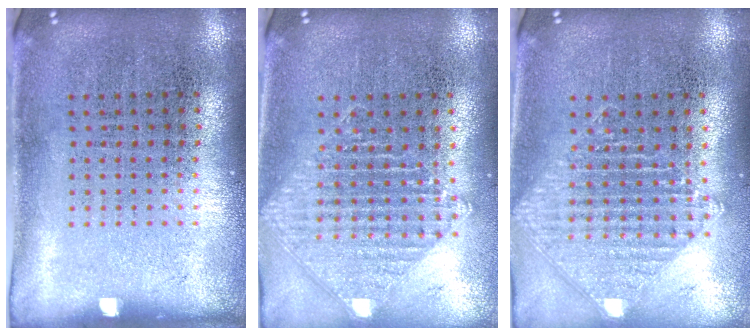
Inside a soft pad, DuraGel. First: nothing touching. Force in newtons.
{"total": 1.0, "press": 1.0, "slide": 0.2}
{"total": 1.0, "press": 1.0, "slide": 0.2}